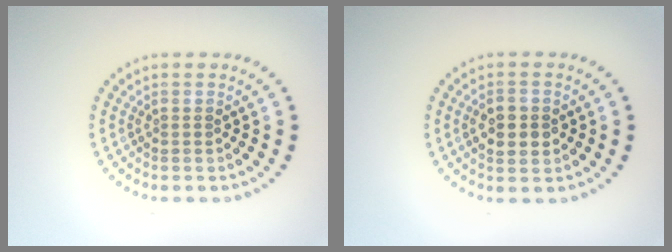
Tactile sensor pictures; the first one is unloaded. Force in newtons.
{"total": 3.0, "press": 3.0, "slide": 0.1}